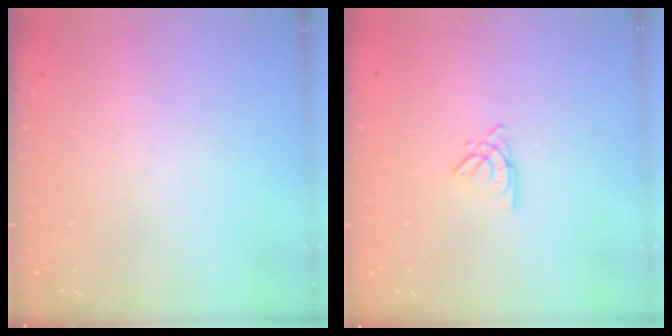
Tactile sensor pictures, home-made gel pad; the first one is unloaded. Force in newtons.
{"total": 2.6, "press": 2.6, "slide": 0.1}